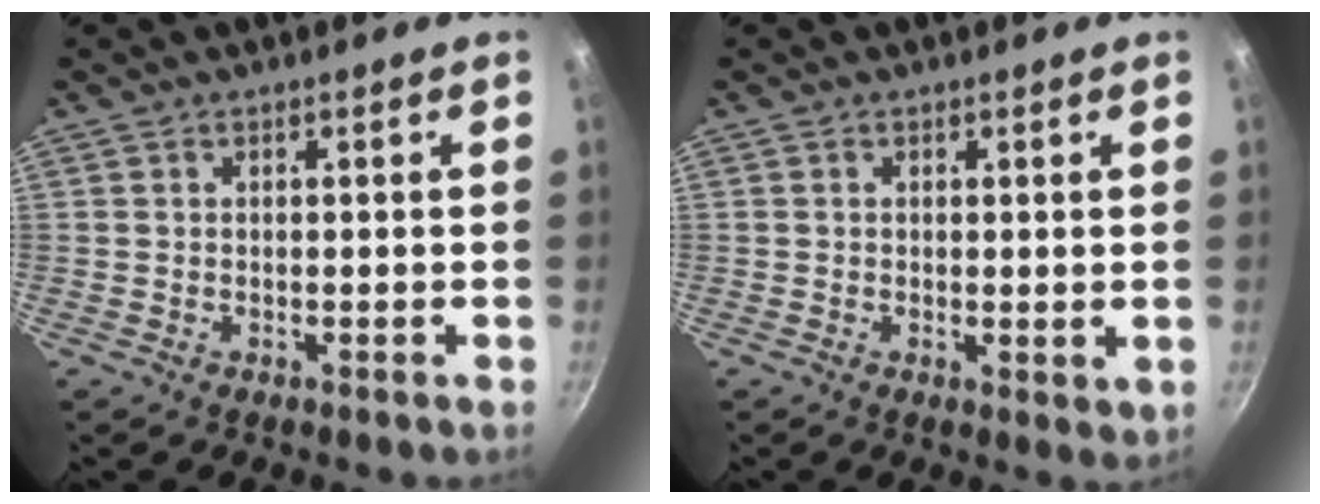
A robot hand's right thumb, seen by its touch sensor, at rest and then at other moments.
{"total": 2.2, "force": [0.5, 0.9, 1.9], "torque": [-0.027, -0.006, 0.006]}